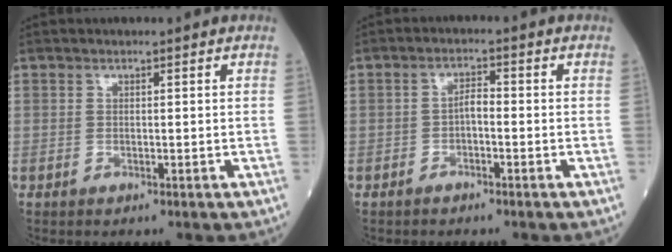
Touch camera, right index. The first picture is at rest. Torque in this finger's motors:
{"motor_torque": [0.25, -0.09, 0.17, 0.04]}